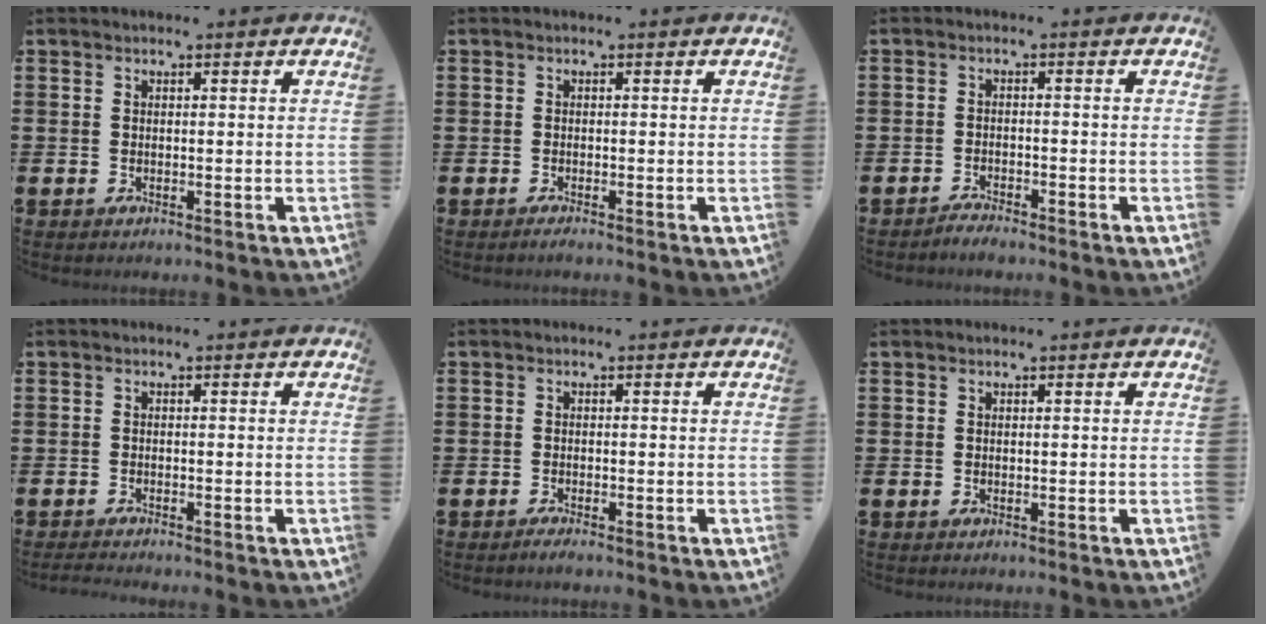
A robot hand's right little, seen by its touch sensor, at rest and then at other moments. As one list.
[{"total": 0.6, "force": [-0.4, 0.1, 0.5], "torque": [-0.001, -0.006, -0.008]}, {"total": 1.5, "force": [-1.5, 0.0, 0.1], "torque": [-0.006, 0.002, -0.029]}, {"total": 0.9, "force": [-0.8, 0.0, 0.4], "torque": [-0.006, -0.002, -0.016]}, {"total": 0.9, "force": [-0.6, 0.1, 0.6], "torque": [-0.012, -0.003, -0.011]}, {"total": 0.0}]